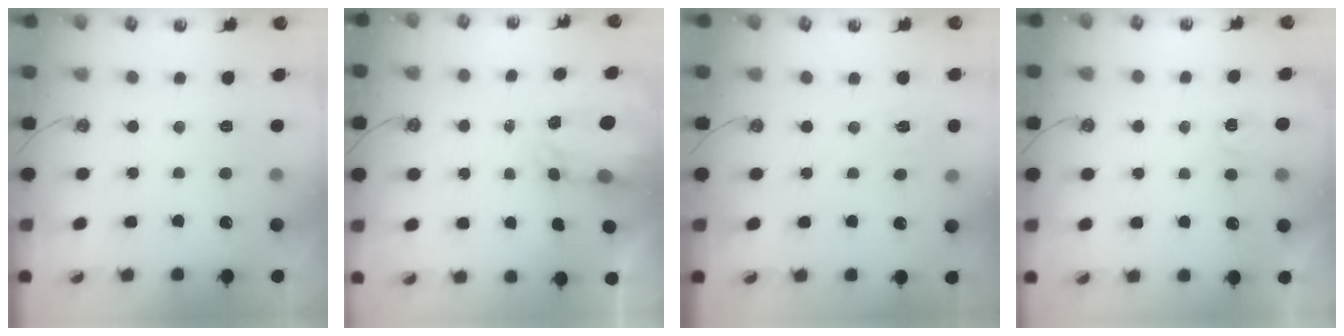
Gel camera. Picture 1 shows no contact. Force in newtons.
{"total": 3.5, "press": 3.5, "slide": 0.4}
{"total": 5.5, "press": 5.5, "slide": 0.6}
{"total": 2.9, "press": 2.9, "slide": 0.4}